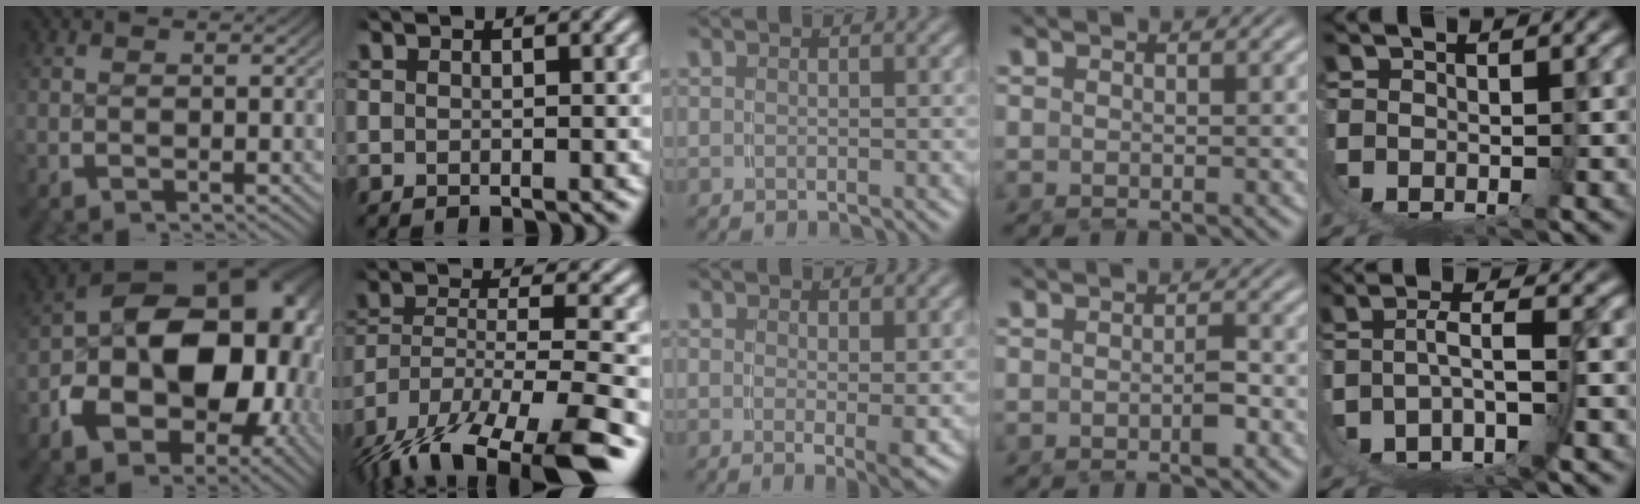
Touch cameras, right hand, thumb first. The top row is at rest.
{"thumb": {"total": 21.9, "force": [-1.8, 14.7, 16.1], "torque": [-0.256, -0.057, -0.011]}, "index": {"total": 11.9, "force": [-7.4, 5.8, 7.3], "torque": [-0.149, -0.060, -0.091]}, "middle": {"total": 1.7, "force": [0.1, 0.0, 1.7], "torque": [-0.028, -0.016, 0.006]}, "ring": {"total": 1.5, "force": [-0.6, 0.2, 1.4], "torque": [-0.018, 0.002, -0.012]}, "little": {"total": 4.5, "force": [-3.0, 1.0, 3.2], "torque": [-0.046, -0.009, -0.043]}}